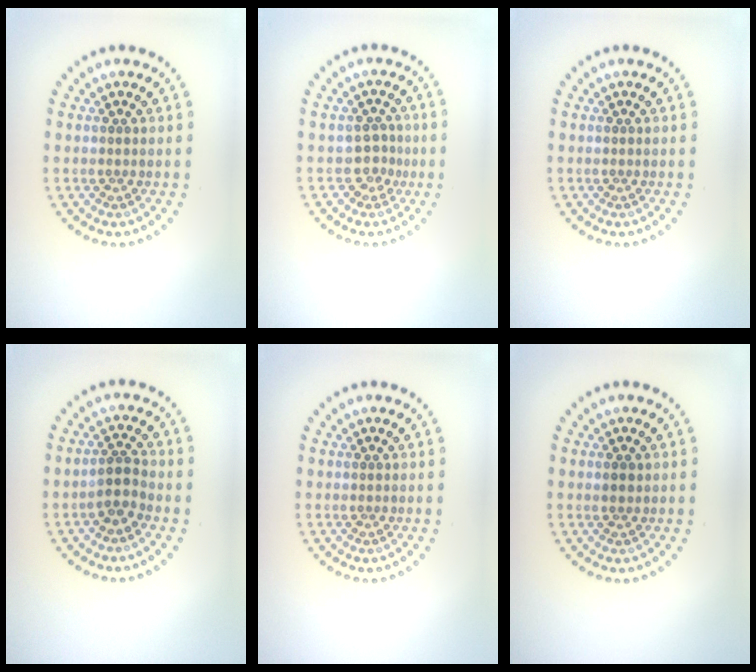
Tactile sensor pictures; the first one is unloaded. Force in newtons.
{"total": 1.6, "press": 1.3, "slide": 1.1}
{"total": 0.0}
{"total": 2.0, "press": 1.6, "slide": 1.1}
{"total": 0.0}
{"total": 0.8, "press": 0.8, "slide": 0.2}